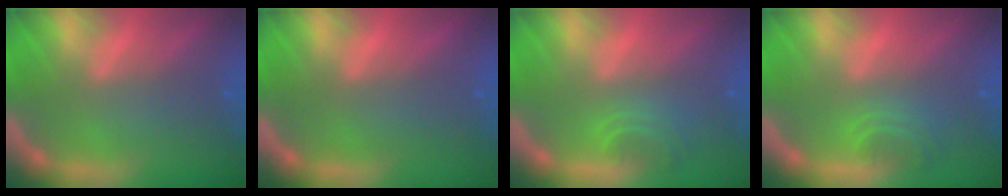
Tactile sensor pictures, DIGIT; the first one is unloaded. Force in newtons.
{"total": 0.0}
{"total": 2.4}
{"total": 2.4}